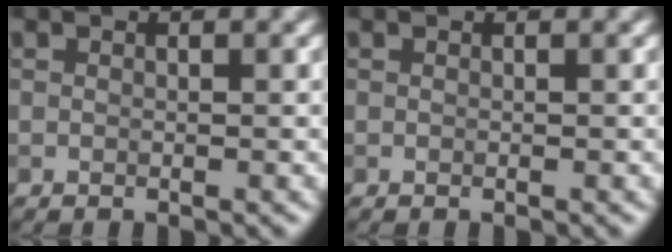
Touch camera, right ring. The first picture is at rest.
{"total": 0.0}